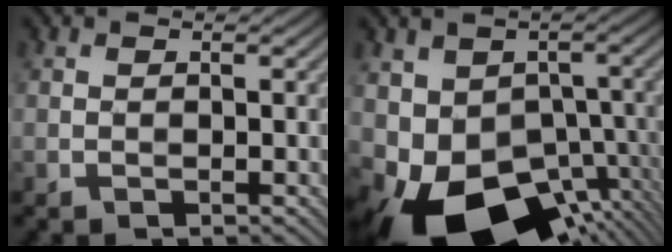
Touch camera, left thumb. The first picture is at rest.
{"total": 14.9, "force": [-6.5, 9.4, 9.6], "torque": [-0.166, -0.039, -0.085]}